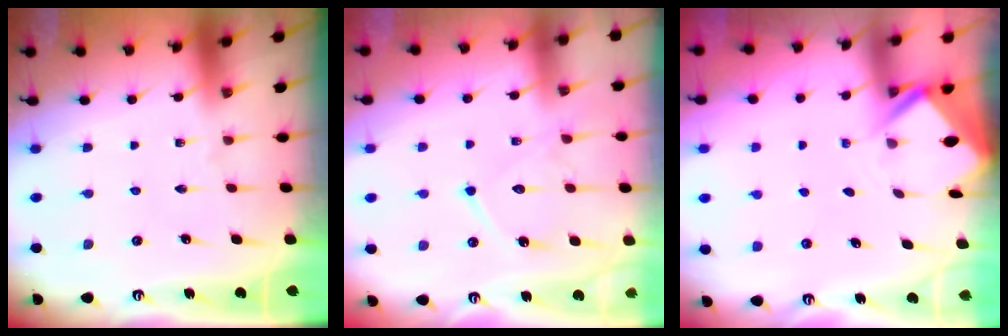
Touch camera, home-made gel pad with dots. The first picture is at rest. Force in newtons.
{"total": 13.3, "press": 13.3, "slide": 1.1}
{"total": 2.5, "press": 2.5, "slide": 0.2}